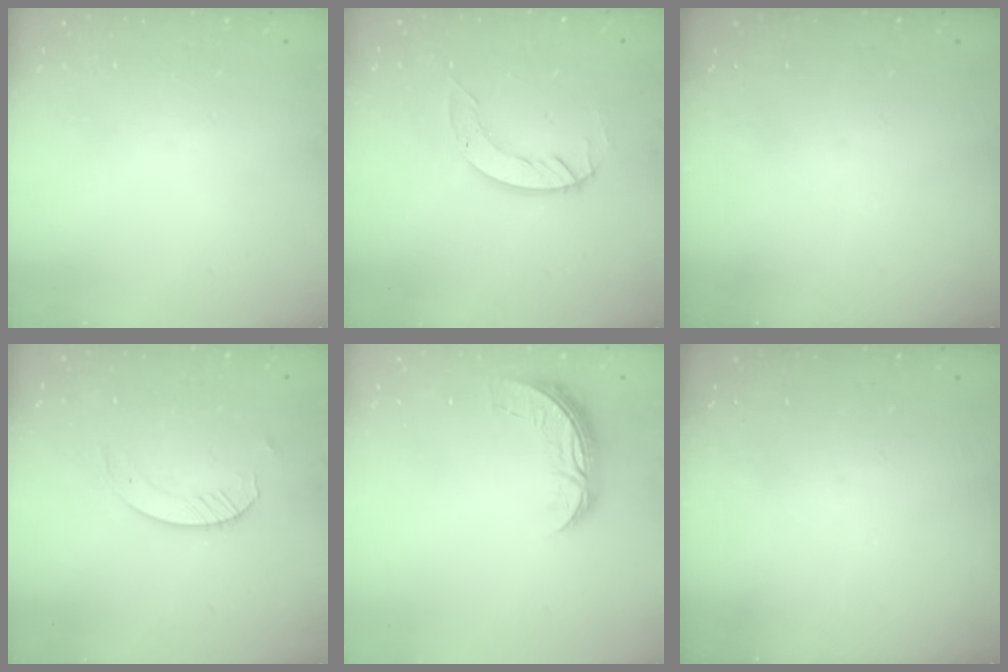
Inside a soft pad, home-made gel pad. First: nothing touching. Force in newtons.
{"total": 4.8, "press": 4.8, "slide": 0.3}
{"total": 0.0}
{"total": 4.1, "press": 4.1, "slide": 0.4}
{"total": 7.8, "press": 7.8, "slide": 0.3}
{"total": 0.0}